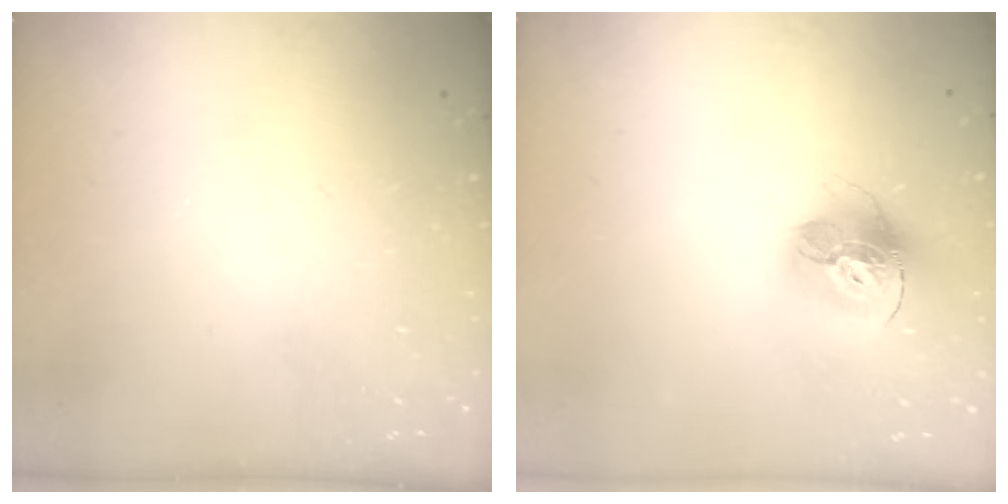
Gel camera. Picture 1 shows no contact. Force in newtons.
{"total": 15.5, "press": 15.4, "slide": 1.7}